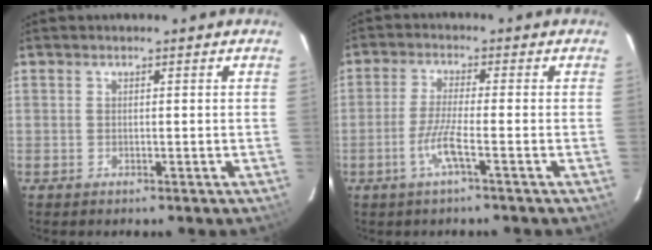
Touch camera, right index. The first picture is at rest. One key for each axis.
{"total": 4.9, "fx": -2.4, "fy": -0.5, "fz": 4.2, "tx": -0.095, "ty": -0.004, "tz": -0.048}